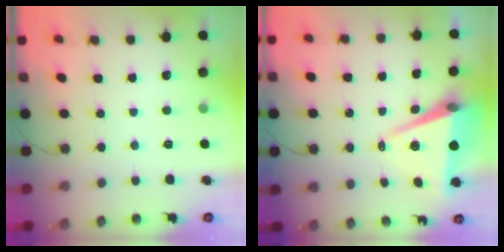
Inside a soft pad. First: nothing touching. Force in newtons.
{"total": 7.9, "press": 6.7, "slide": 4.2}